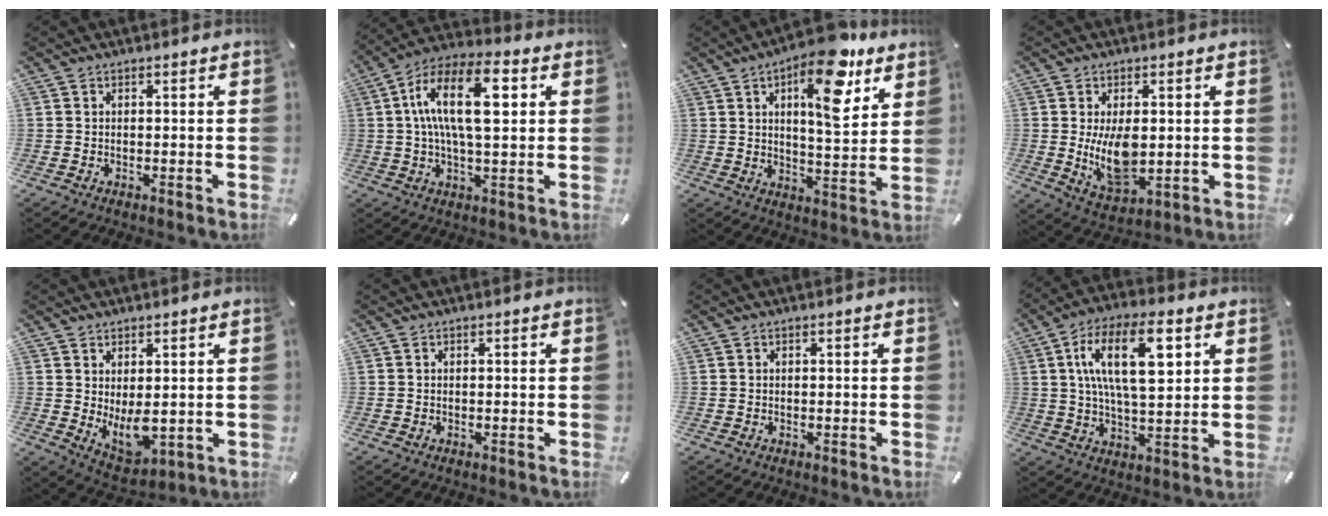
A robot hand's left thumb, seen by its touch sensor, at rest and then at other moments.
{"total": 16.0, "force": [3.6, 6.8, 14.0], "torque": [-0.264, -0.001, 0.054]}
{"total": 15.7, "force": [8.5, 5.9, 11.9], "torque": [-0.170, -0.042, 0.133]}
{"total": 10.7, "force": [0.5, 6.0, 8.9], "torque": [-0.164, -0.021, 0.007]}
{"total": 7.6, "force": [0.9, 4.5, 6.1], "torque": [-0.090, -0.018, 0.022]}
{"total": 0.0}
{"total": 0.0}
{"total": 16.5, "force": [5.7, 7.1, 13.7], "torque": [-0.249, 0.003, 0.090]}